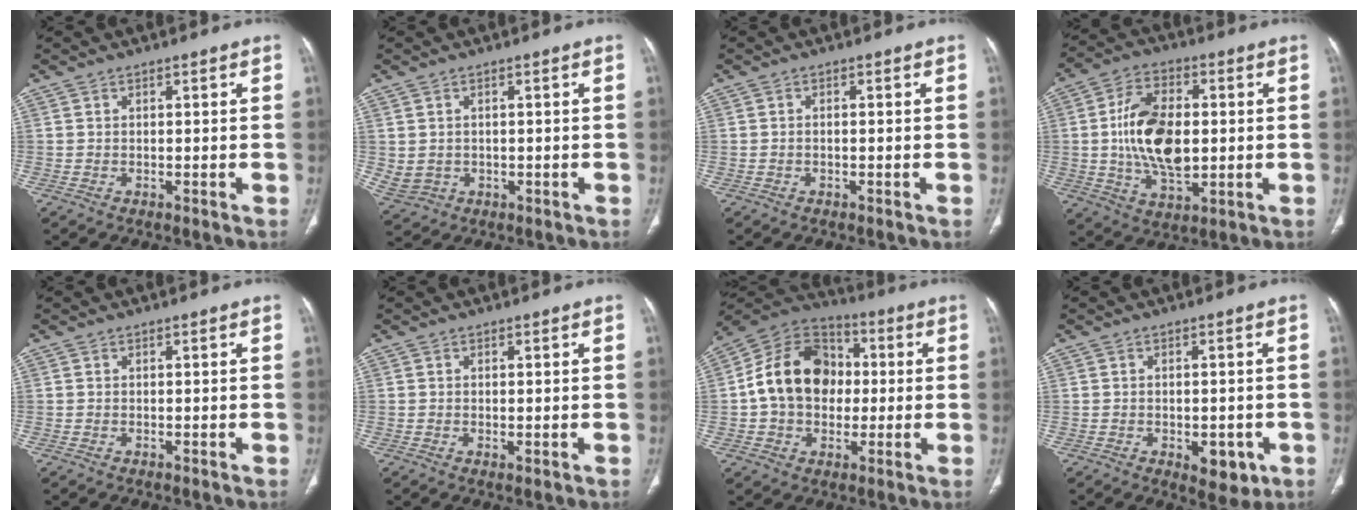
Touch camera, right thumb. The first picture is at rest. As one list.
[{"total": 4.5, "force": [0.0, 3.9, 2.2], "torque": [-0.047, 0.003, 0.019]}, {"total": 0.6, "force": [-0.2, 0.3, 0.5], "torque": [-0.012, 0.002, -0.004]}, {"total": 15.5, "force": [0.3, 8.9, 12.7], "torque": [-0.218, 0.002, 0.008]}, {"total": 0.0}, {"total": 1.0, "force": [-0.2, 0.4, 1.0], "torque": [-0.022, -0.006, 0.000]}, {"total": 17.3, "force": [0.4, 13.4, 11.0], "torque": [-0.156, 0.030, -0.002]}, {"total": 6.2, "force": [-2.2, 3.4, 4.7], "torque": [-0.043, 0.003, -0.016]}]